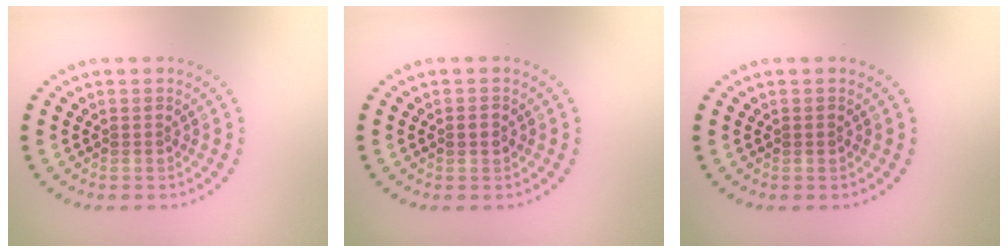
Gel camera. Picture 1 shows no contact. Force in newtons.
{"total": 1.1, "press": 1.1, "slide": 0.1}
{"total": 0.5, "press": 0.5, "slide": 0.1}